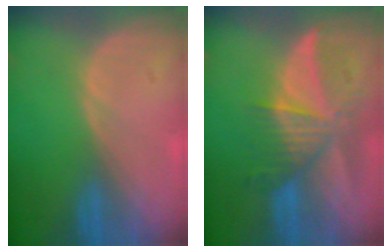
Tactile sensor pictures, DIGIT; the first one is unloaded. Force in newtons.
{"total": 8.8, "press": 8.0, "slide": 3.6}